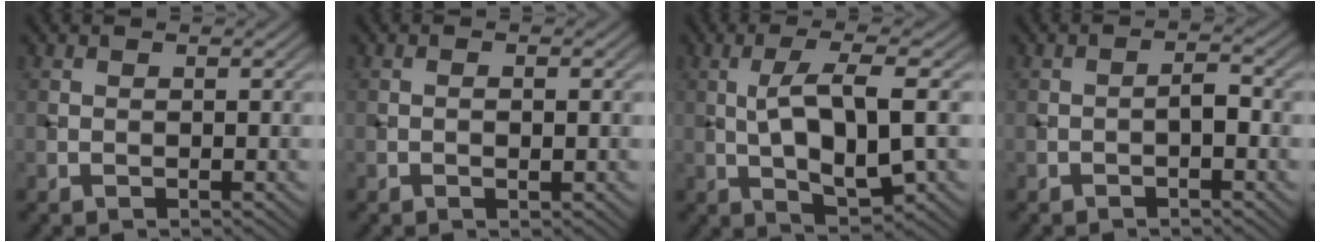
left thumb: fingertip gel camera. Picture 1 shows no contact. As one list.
[{"total": 1.2, "force": [-0.3, 0.4, 1.1], "torque": [-0.020, 0.000, -0.006]}, {"total": 8.7, "force": [0.5, 2.8, 8.2], "torque": [-0.157, 0.004, 0.010]}, {"total": 1.7, "force": [-0.8, 0.5, 1.4], "torque": [-0.024, 0.007, -0.019]}]